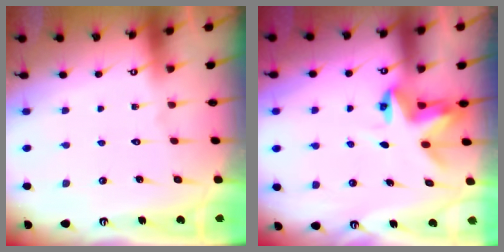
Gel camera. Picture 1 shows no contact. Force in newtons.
{"total": 4.2, "press": 4.2, "slide": 0.4}